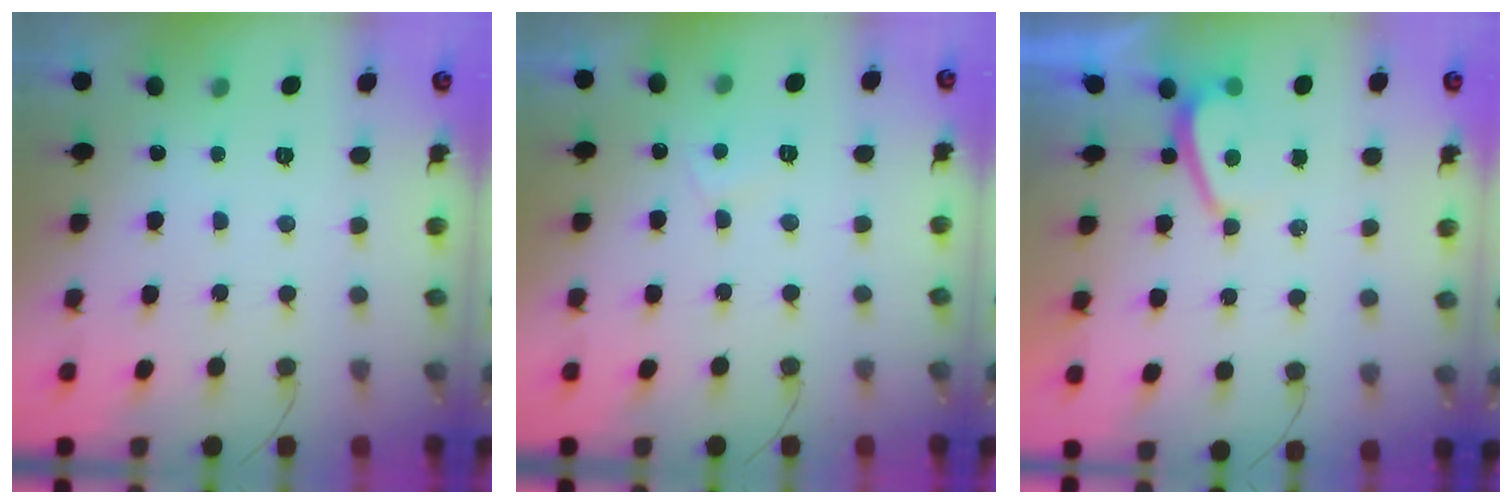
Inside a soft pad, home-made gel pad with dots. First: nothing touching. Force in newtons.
{"total": 3.0, "press": 3.0, "slide": 0.5}
{"total": 1.2, "press": 1.1, "slide": 0.5}